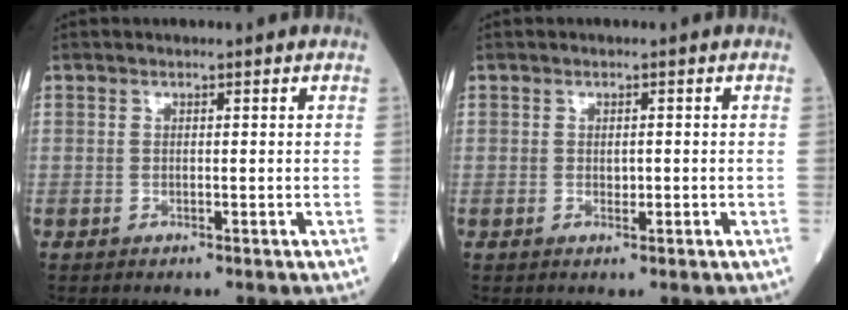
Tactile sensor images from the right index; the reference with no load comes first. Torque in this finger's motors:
{"motor_torque": [-0.22, -0.06, -0.01, 0.00]}